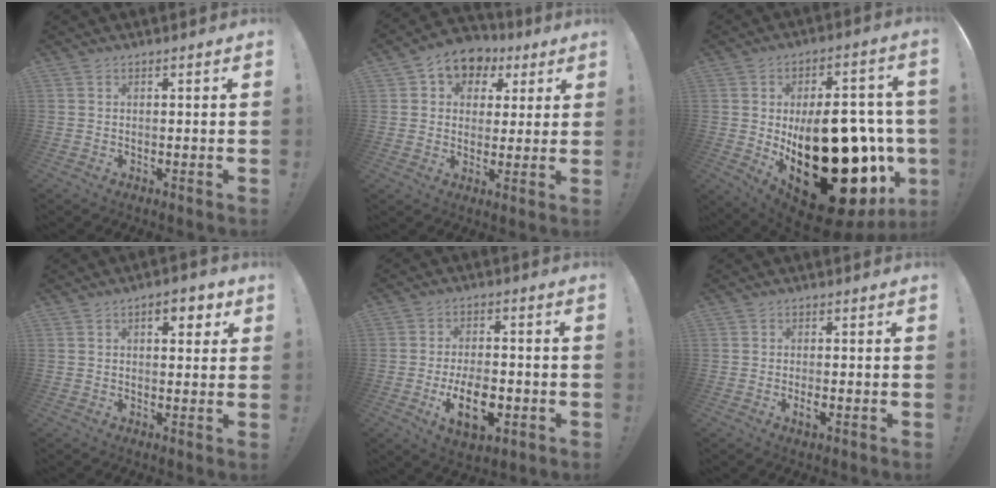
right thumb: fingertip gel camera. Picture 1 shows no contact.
{"total": 8.3, "force": [3.7, 6.7, 3.1], "torque": [-0.046, -0.017, 0.072]}
{"total": 34.5, "force": [-4.7, 18.9, 28.5], "torque": [-0.410, 0.000, -0.015]}
{"total": 5.5, "force": [2.5, 2.9, 4.0], "torque": [-0.042, -0.002, 0.036]}
{"total": 12.6, "force": [-4.3, 7.0, 9.6], "torque": [-0.146, 0.007, -0.072]}
{"total": 1.9, "force": [-0.8, 0.7, 1.5], "torque": [-0.019, 0.000, -0.015]}